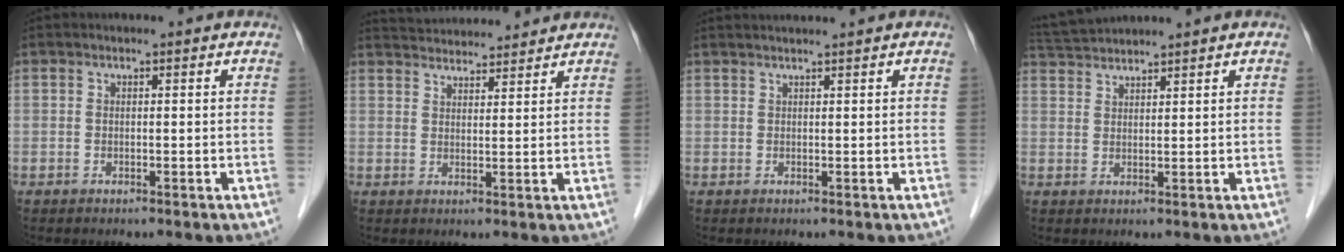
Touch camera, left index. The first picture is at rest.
{"total": 10.1, "force": [9.8, 1.7, 2.0], "torque": [-0.031, 0.029, 0.141]}
{"total": 2.7, "force": [2.5, -0.5, 0.7], "torque": [-0.005, 0.025, 0.046]}
{"total": 5.3, "force": [5.2, -0.4, 1.0], "torque": [-0.024, 0.030, 0.099]}